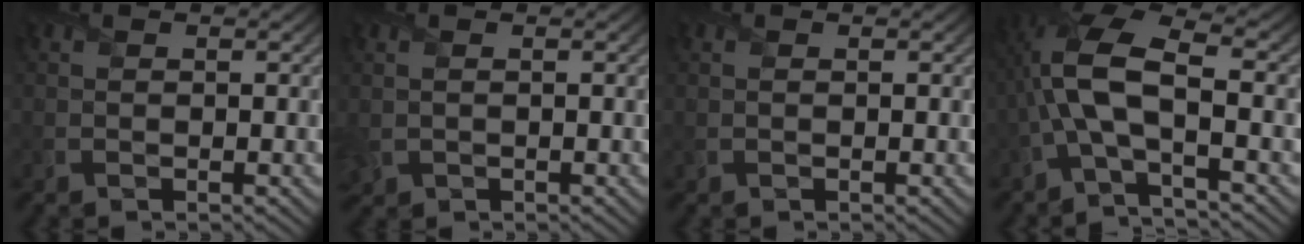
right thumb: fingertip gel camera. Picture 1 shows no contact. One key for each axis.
{"total": 1.8, "fx": -0.2, "fy": 1.5, "fz": 1.0, "tx": -0.033, "ty": -0.009, "tz": 0.000}
{"total": 0.0}
{"total": 9.0, "fx": -1.4, "fy": 3.2, "fz": 8.3, "tx": -0.188, "ty": 0.018, "tz": -0.040}